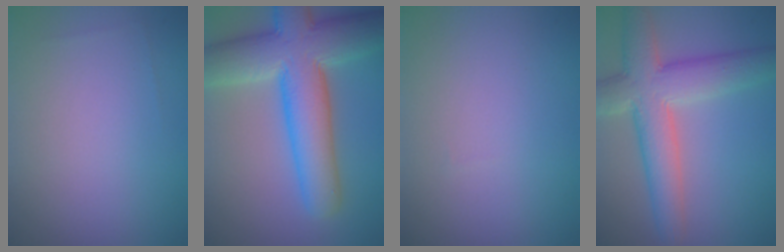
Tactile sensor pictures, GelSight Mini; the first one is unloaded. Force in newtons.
{"total": 10.8, "press": 10.8, "slide": 0.6}
{"total": 0.0}
{"total": 7.5, "press": 7.5, "slide": 0.4}